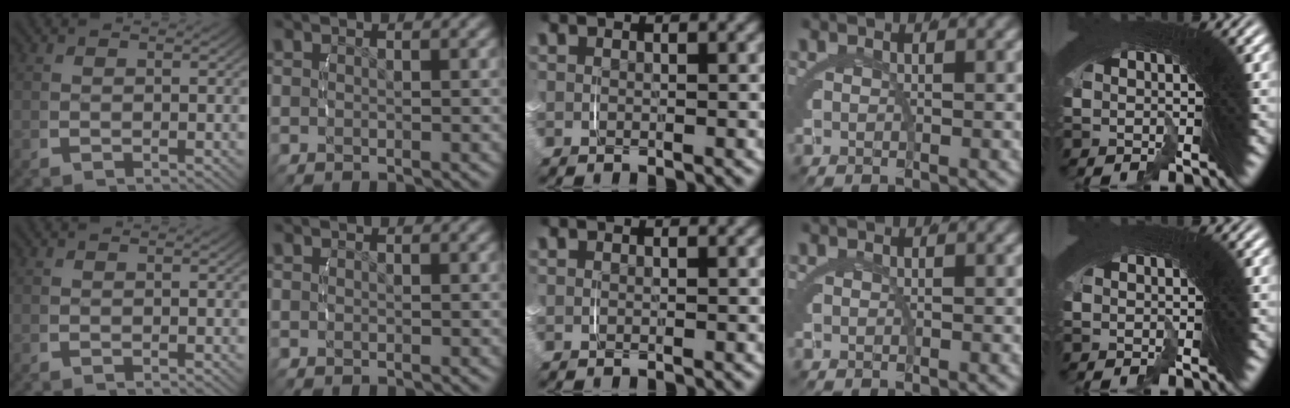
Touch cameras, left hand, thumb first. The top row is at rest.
{}